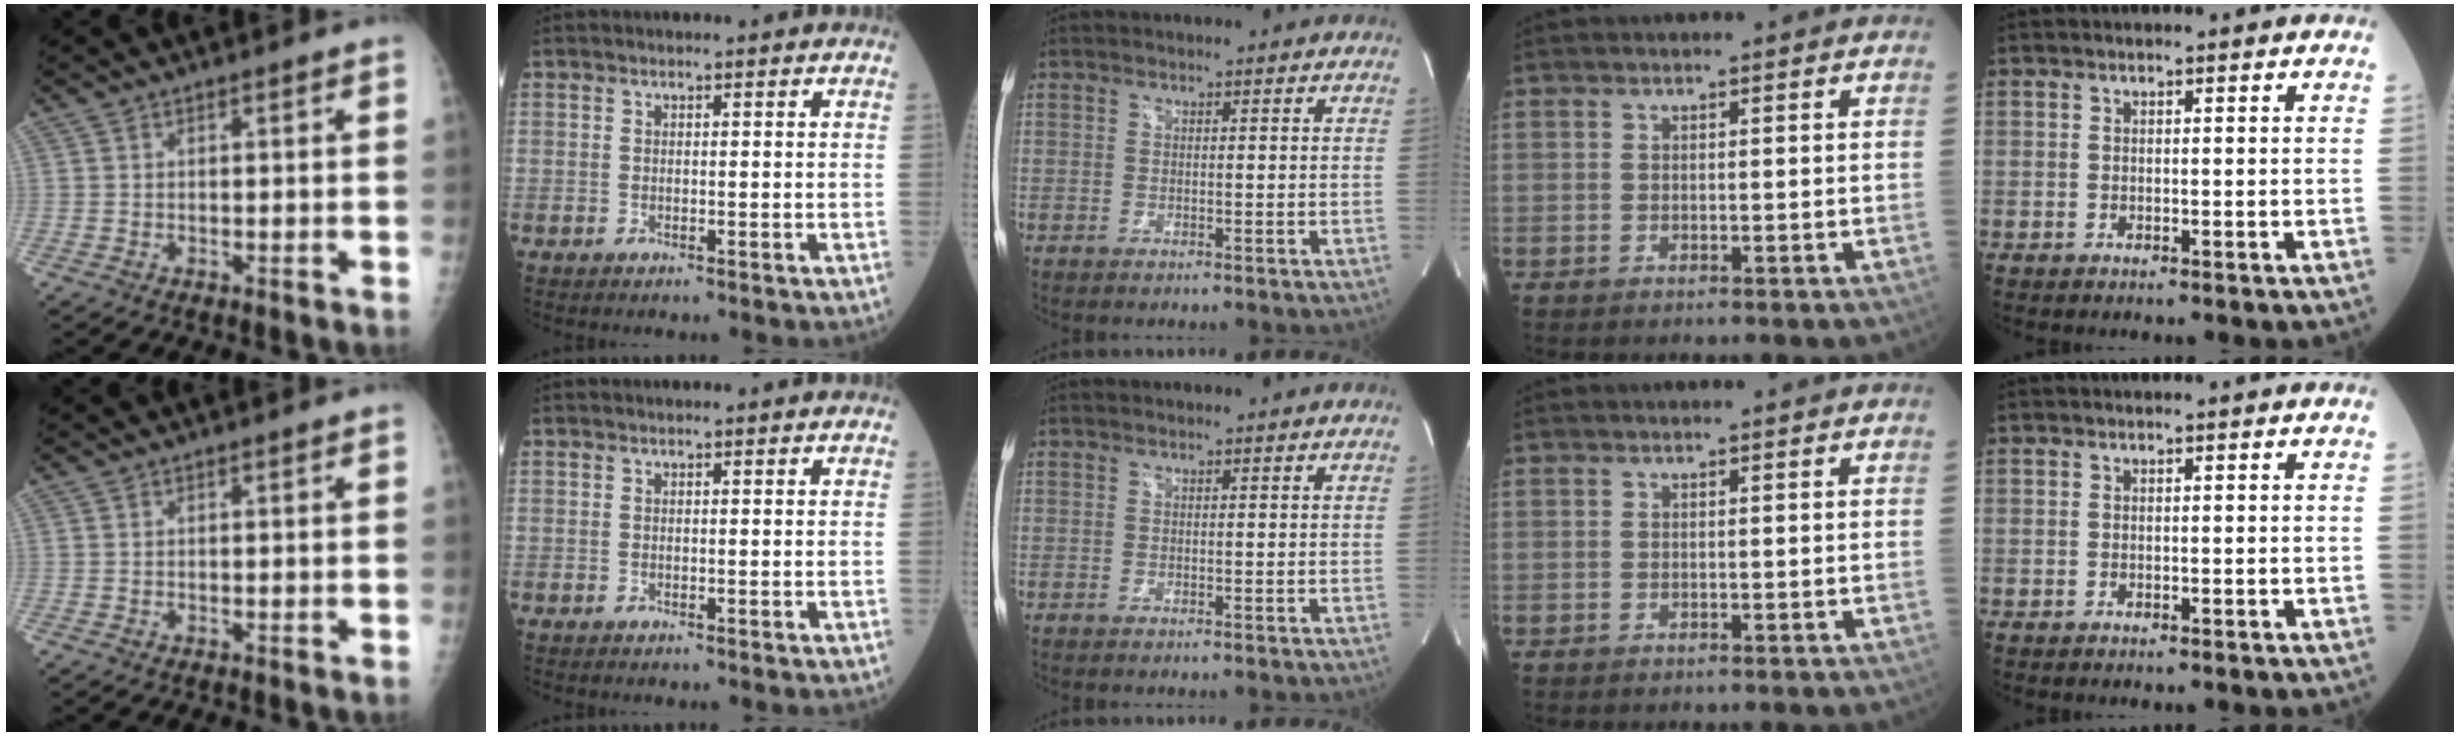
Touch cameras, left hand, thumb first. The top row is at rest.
{}